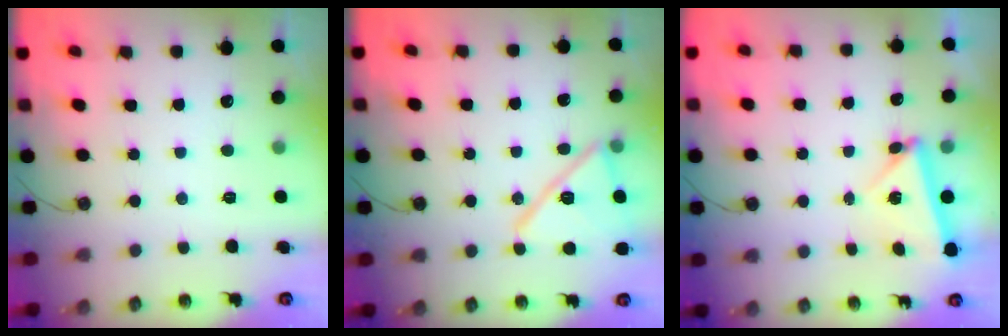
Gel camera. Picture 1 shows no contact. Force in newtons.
{"total": 16.1, "press": 16.1, "slide": 1.1}
{"total": 5.8, "press": 5.8, "slide": 0.3}